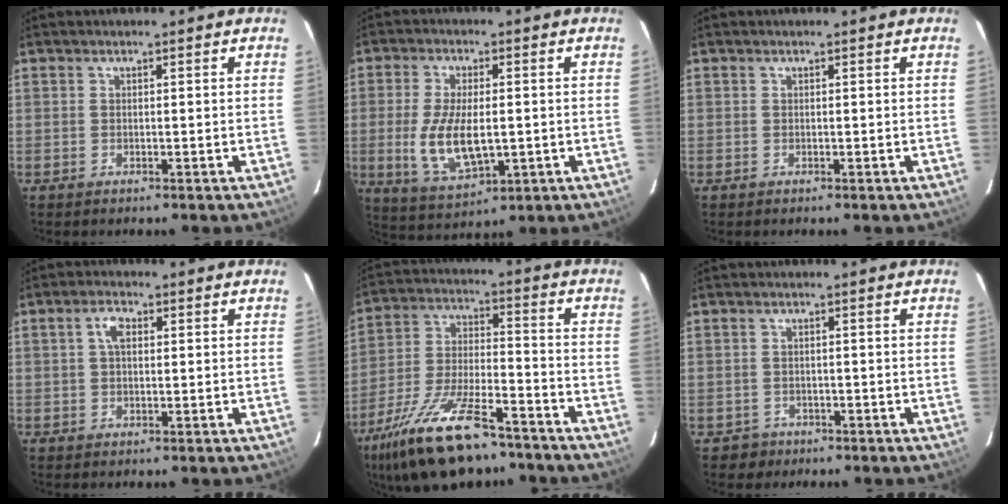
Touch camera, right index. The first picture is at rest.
{"total": 11.4, "force": [-1.4, 5.1, 10.0], "torque": [-0.205, -0.014, -0.017]}
{"total": 0.0}
{"total": 3.1, "force": [0.8, 1.7, 2.5], "torque": [-0.048, 0.010, 0.014]}
{"total": 20.1, "force": [-14.4, 6.7, 12.3], "torque": [-0.249, -0.032, -0.247]}
{"total": 2.6, "force": [-1.2, 2.3, 0.0], "torque": [-0.005, 0.006, -0.017]}